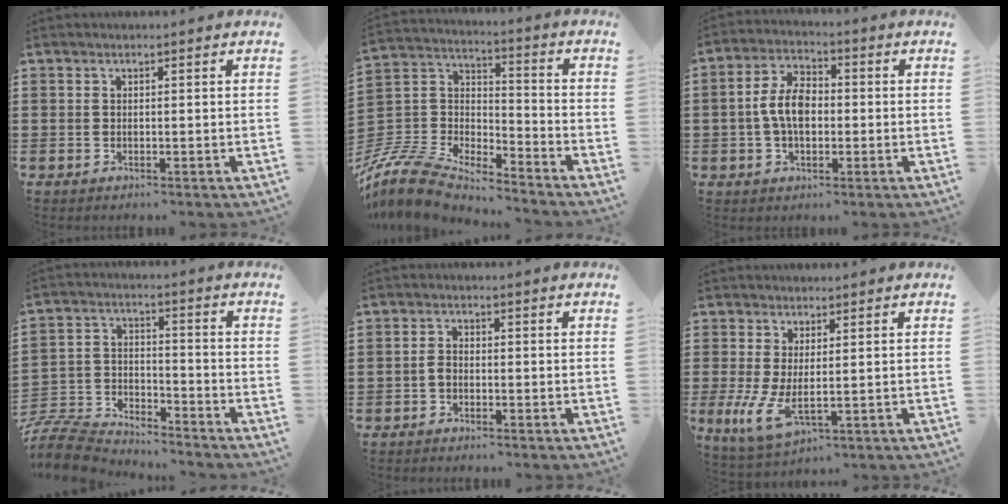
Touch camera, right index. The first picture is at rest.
{"total": 9.5, "force": [-8.7, 2.3, 2.8], "torque": [-0.095, -0.003, -0.184]}
{"total": 6.8, "force": [-0.4, 3.9, 5.6], "torque": [-0.117, 0.010, -0.011]}
{"total": 8.1, "force": [-7.9, 1.6, 1.1], "torque": [-0.039, 0.009, -0.163]}
{"total": 1.6, "force": [-0.8, 0.9, 1.1], "torque": [-0.031, 0.000, -0.019]}
{"total": 5.9, "force": [0.2, 2.1, 5.5], "torque": [-0.129, -0.019, 0.006]}